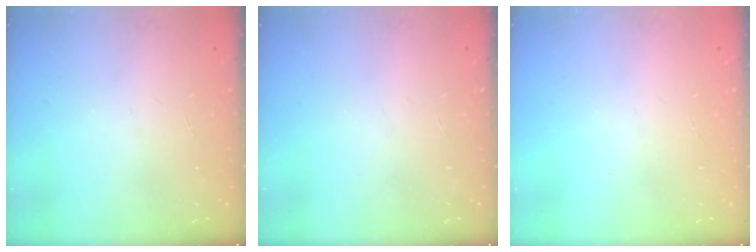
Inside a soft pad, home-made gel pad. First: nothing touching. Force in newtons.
{"total": 0.0}
{"total": 0.0}